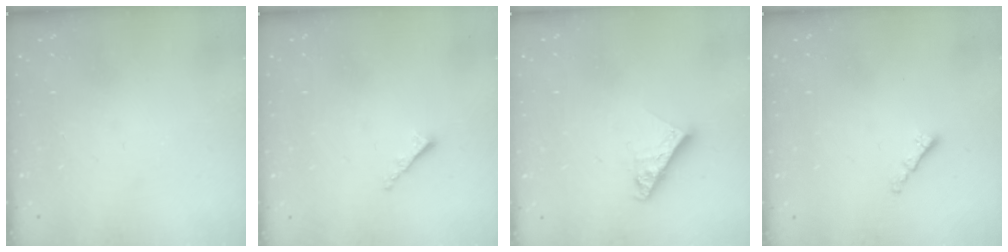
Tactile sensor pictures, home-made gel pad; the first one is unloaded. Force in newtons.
{"total": 1.0, "press": 0.9, "slide": 0.4}
{"total": 8.1, "press": 8.1, "slide": 0.7}
{"total": 1.2, "press": 1.1, "slide": 0.5}